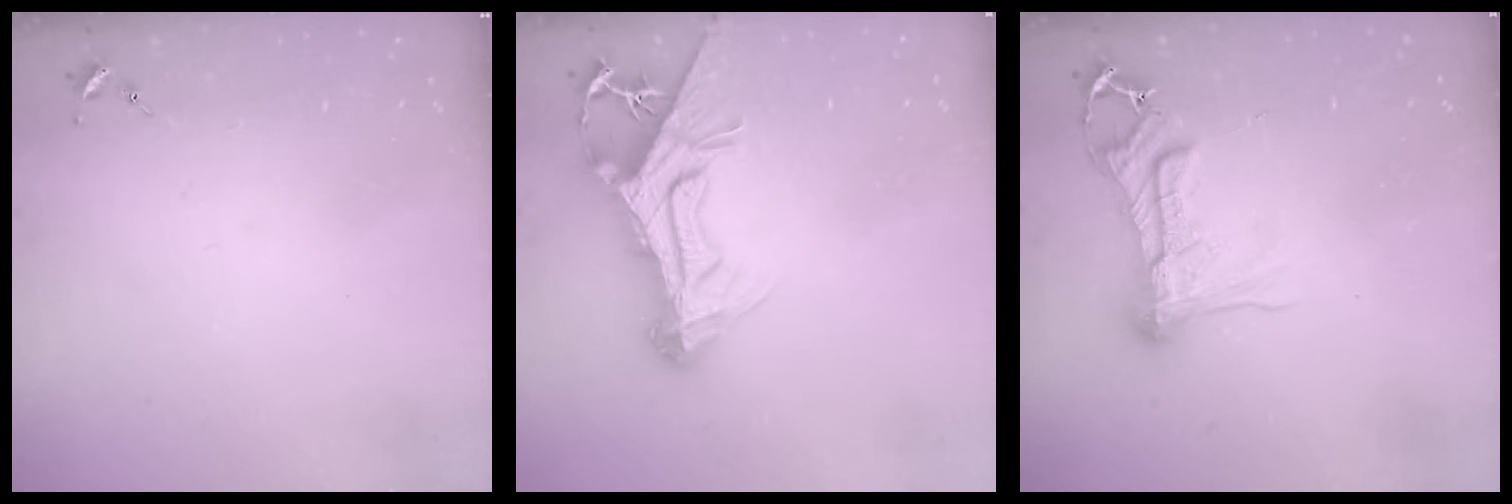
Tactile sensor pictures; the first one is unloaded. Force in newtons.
{"total": 15.8, "press": 15.6, "slide": 2.0}
{"total": 14.0, "press": 13.9, "slide": 1.3}